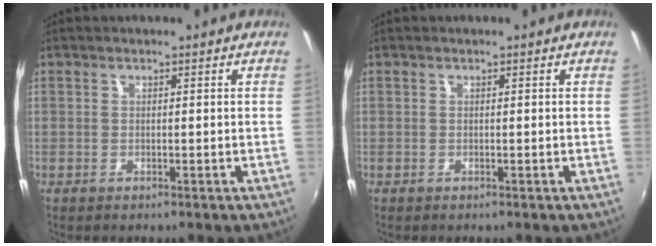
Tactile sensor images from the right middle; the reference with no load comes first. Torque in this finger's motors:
{"motor_torque": [0.12, -0.23, 0.04, 0.00]}